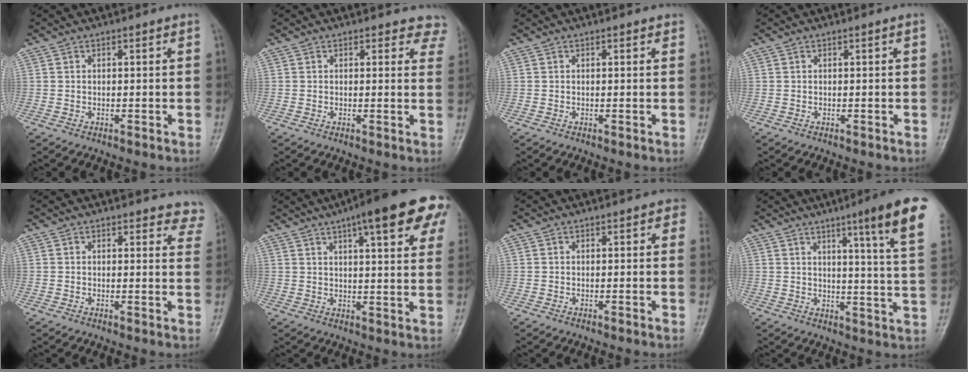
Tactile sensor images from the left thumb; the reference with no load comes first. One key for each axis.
{"total": 5.6, "fx": 4.9, "fy": 2.6, "fz": 0.0, "tx": 0.052, "ty": -0.019, "tz": 0.022}
{"total": 0.7, "fx": 0.5, "fy": 0.4, "fz": 0.3, "tx": 0.000, "ty": -0.002, "tz": 0.001}
{"total": 0.0}
{"total": 5.9, "fx": 5.4, "fy": 2.3, "fz": 0.3, "tx": 0.048, "ty": -0.024, "tz": 0.028}
{"total": 19.5, "fx": 10.4, "fy": 4.8, "fz": 15.7, "tx": -0.188, "ty": -0.004, "tz": 0.128}
{"total": 1.7, "fx": 0.6, "fy": 1.2, "fz": 1.0, "tx": 0.016, "ty": 0.003, "tz": -0.003}
{"total": 15.0, "fx": 7.9, "fy": 0.5, "fz": 12.7, "tx": -0.161, "ty": -0.041, "tz": 0.095}